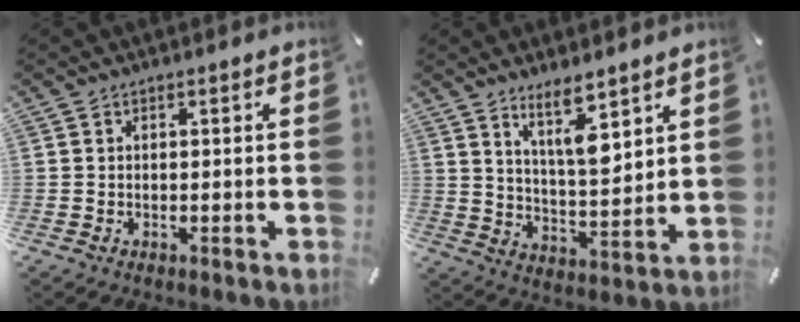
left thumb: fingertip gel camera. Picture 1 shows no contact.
{"total": 10.6, "force": [7.3, 3.2, 7.0], "torque": [-0.116, -0.043, 0.125]}